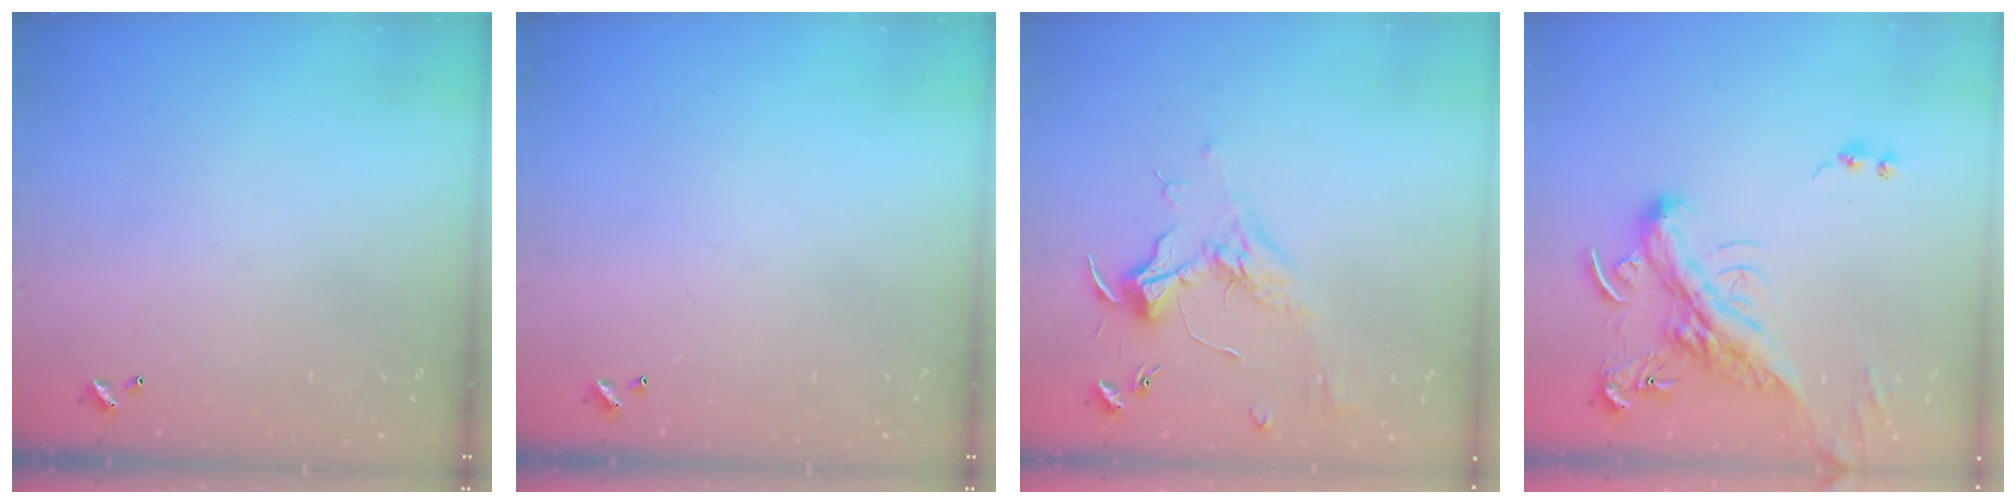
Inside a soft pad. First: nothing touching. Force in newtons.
{"total": 0.0}
{"total": 1.9, "press": 1.7, "slide": 0.8}
{"total": 4.8, "press": 4.4, "slide": 1.9}